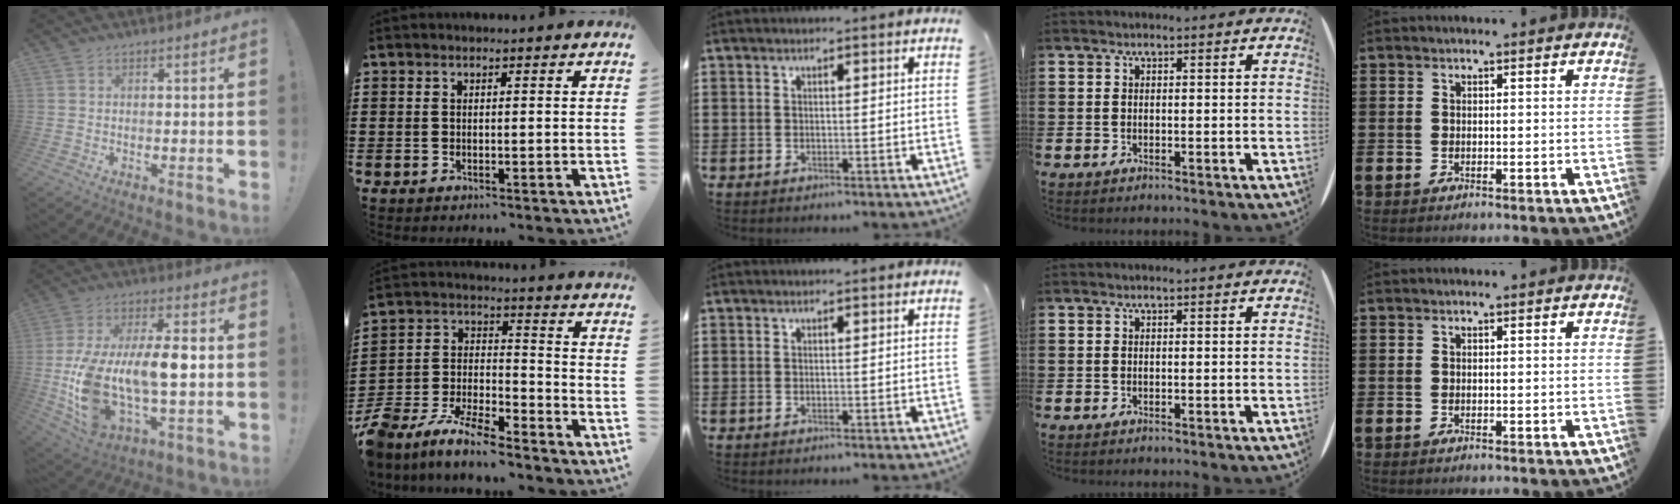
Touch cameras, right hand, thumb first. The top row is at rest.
{"thumb": {"total": 20.2, "force": [-2.0, 9.8, 17.6], "torque": [-0.354, -0.006, -0.024]}, "index": {"total": 7.6, "force": [-7.1, 1.6, 2.2], "torque": [-0.061, 0.002, -0.143]}}